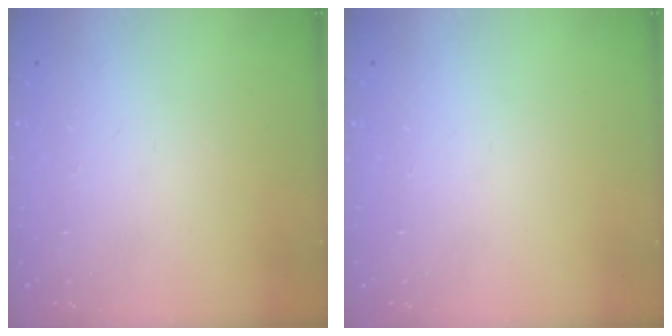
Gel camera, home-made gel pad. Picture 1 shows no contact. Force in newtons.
{"total": 0.0}